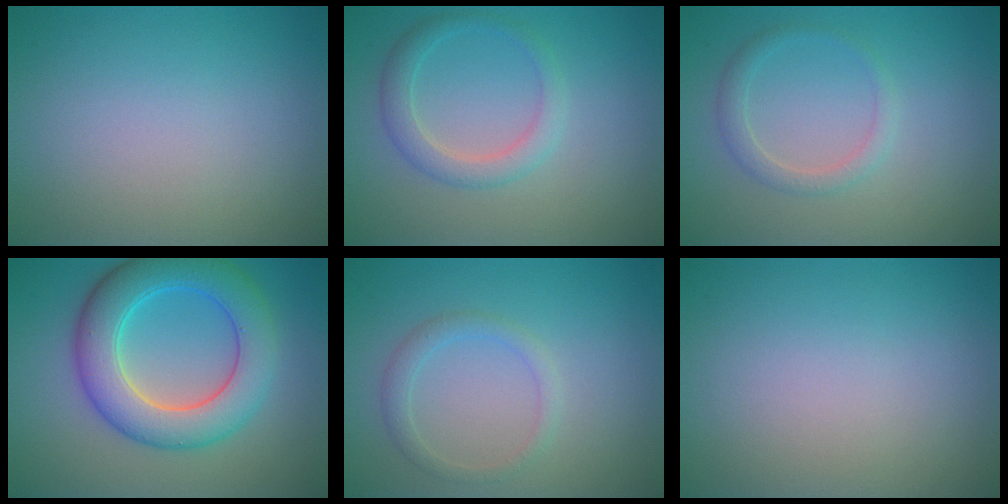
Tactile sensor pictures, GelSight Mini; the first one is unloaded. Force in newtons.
{"total": 2.5, "press": 2.5, "slide": 0.1}
{"total": 1.8, "press": 1.8, "slide": 0.1}
{"total": 7.8, "press": 7.8, "slide": 0.3}
{"total": 1.6, "press": 1.6, "slide": 0.1}
{"total": 0.0}